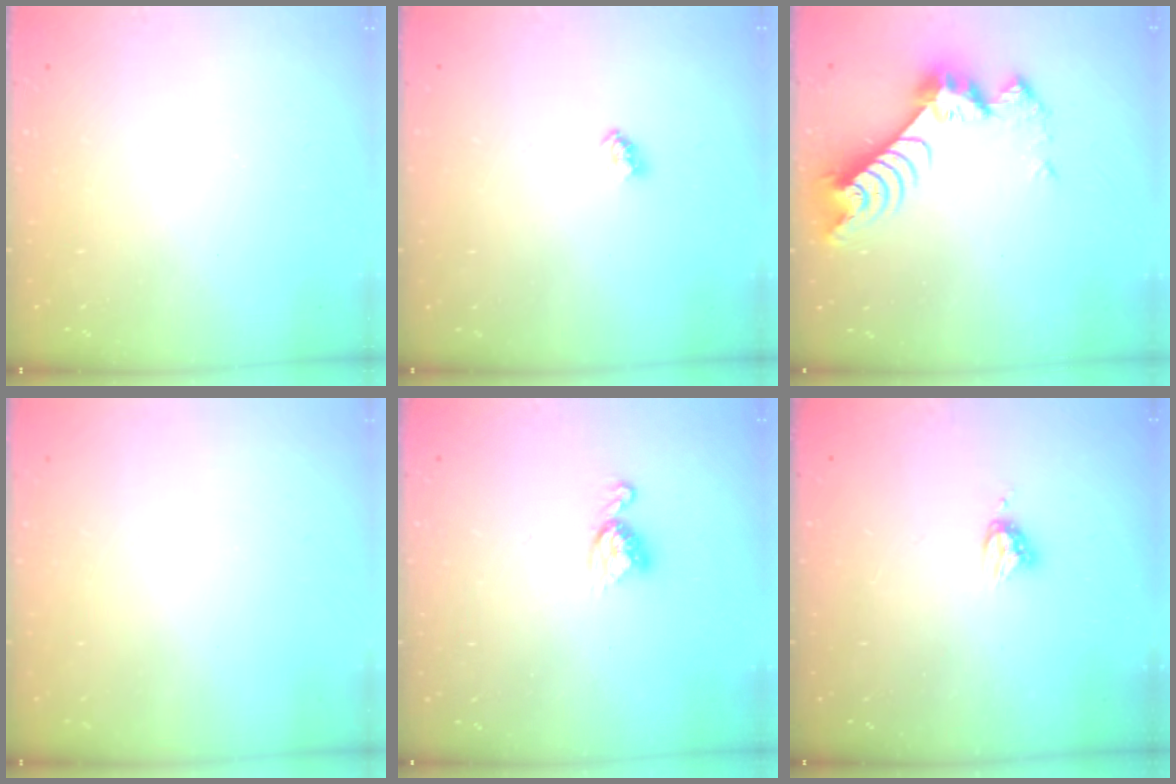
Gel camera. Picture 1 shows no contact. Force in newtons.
{"total": 2.4, "press": 2.4, "slide": 0.1}
{"total": 10.2, "press": 10.2, "slide": 0.9}
{"total": 0.0}
{"total": 7.2, "press": 7.2, "slide": 0.4}
{"total": 4.6, "press": 4.6, "slide": 0.5}